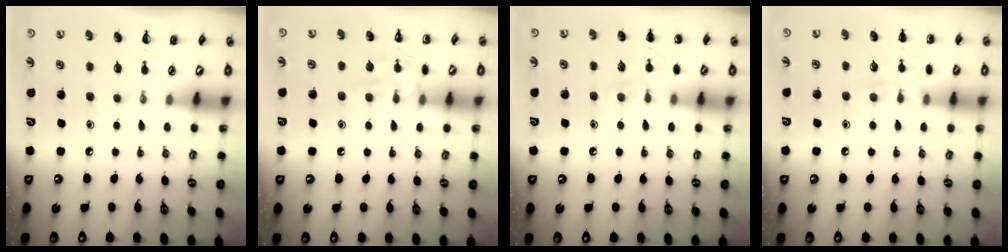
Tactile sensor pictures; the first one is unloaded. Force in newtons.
{"total": 9.8, "press": 9.8, "slide": 1.0}
{"total": 7.7, "press": 7.6, "slide": 1.5}
{"total": 7.6, "press": 7.5, "slide": 1.2}